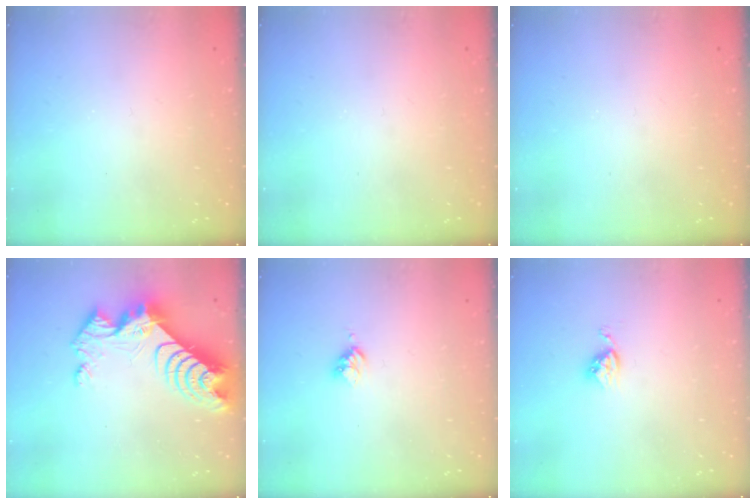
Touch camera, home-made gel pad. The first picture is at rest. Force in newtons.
{"total": 0.0}
{"total": 0.0}
{"total": 14.7, "press": 14.6, "slide": 1.2}
{"total": 3.0, "press": 2.9, "slide": 0.4}
{"total": 3.9, "press": 3.9, "slide": 0.4}